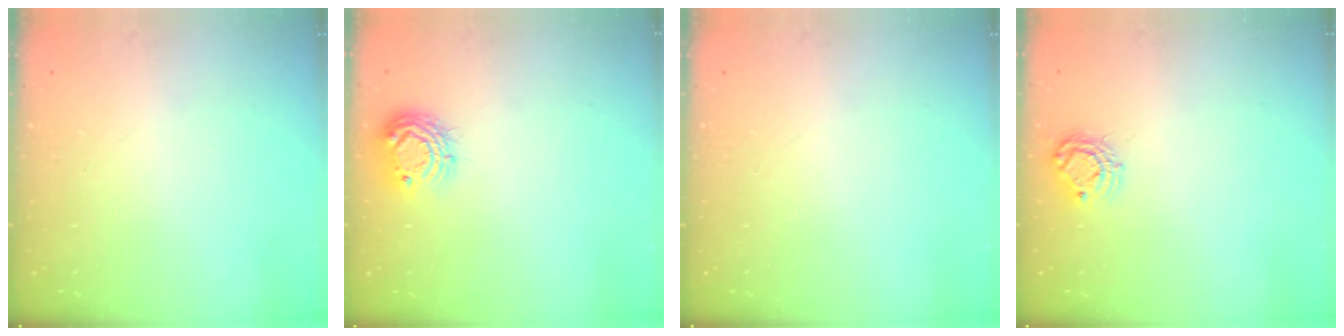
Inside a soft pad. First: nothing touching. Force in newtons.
{"total": 8.6, "press": 8.6, "slide": 0.7}
{"total": 0.0}
{"total": 6.6, "press": 6.6, "slide": 0.4}